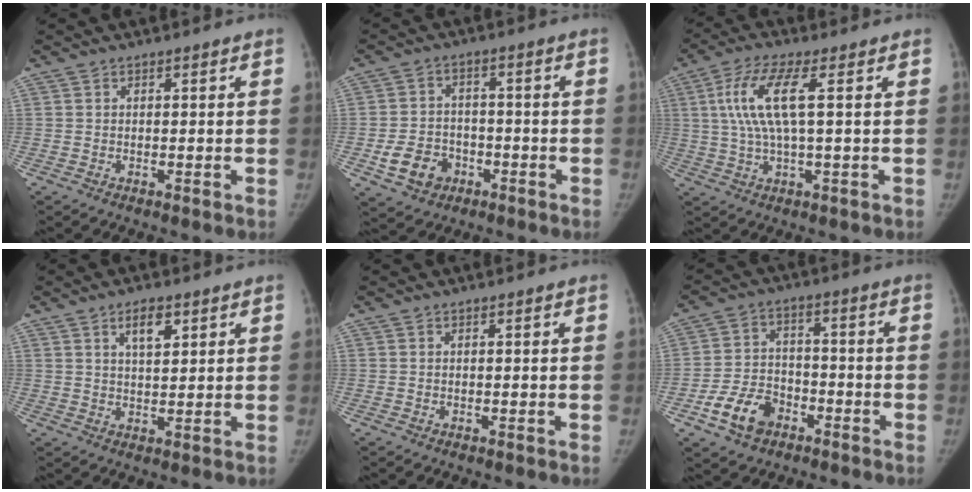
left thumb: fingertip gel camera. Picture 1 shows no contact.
{"total": 8.1, "force": [-3.4, 6.5, 3.5], "torque": [-0.045, 0.022, -0.053]}
{"total": 9.6, "force": [2.0, 2.1, 9.2], "torque": [-0.218, 0.010, 0.039]}
{"total": 4.7, "force": [2.5, 2.1, 3.4], "torque": [-0.045, -0.014, 0.041]}
{"total": 0.0}
{"total": 9.6, "force": [-5.1, 6.6, 4.7], "torque": [-0.068, 0.028, -0.091]}